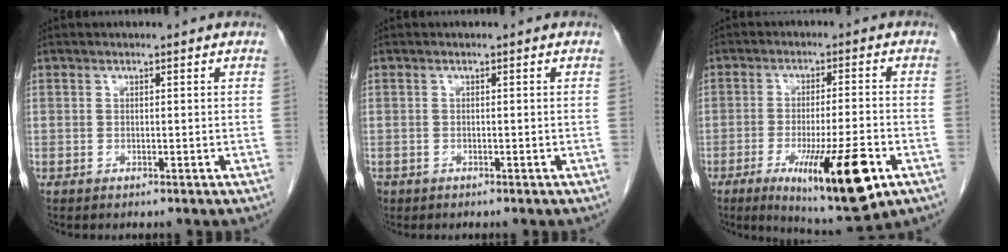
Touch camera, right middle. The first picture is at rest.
{"total": 1.0, "force": [-0.6, 0.8, 0.2], "torque": [-0.012, 0.002, -0.008]}
{"total": 14.5, "force": [-6.2, 1.6, 13.0], "torque": [-0.198, -0.032, -0.088]}